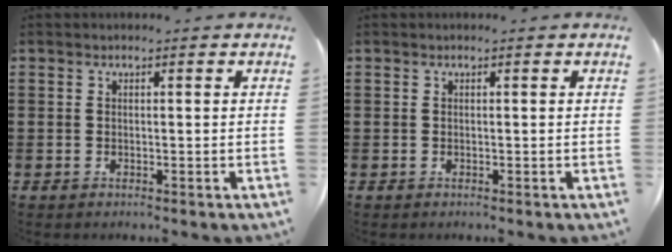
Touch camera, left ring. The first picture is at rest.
{"total": 0.0}